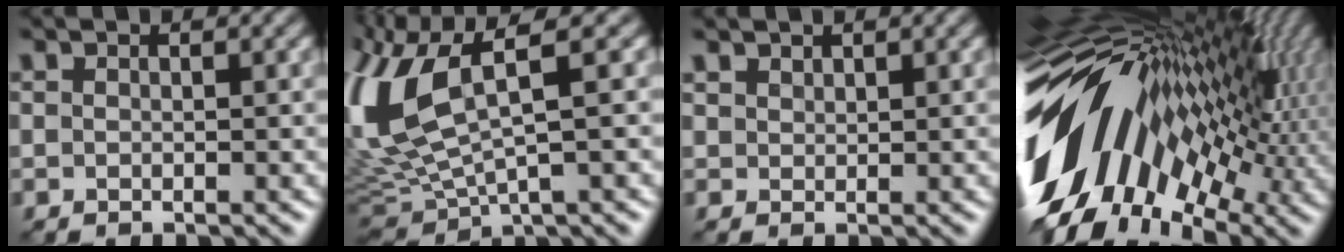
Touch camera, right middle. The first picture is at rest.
{"total": 10.4, "force": [2.0, 4.7, 9.1], "torque": [-0.229, -0.009, 0.040]}
{"total": 1.1, "force": [0.9, 0.6, 0.1], "torque": [-0.011, 0.000, 0.020]}
{"total": 16.8, "force": [-0.1, 8.9, 14.2], "torque": [-0.228, -0.001, -0.010]}